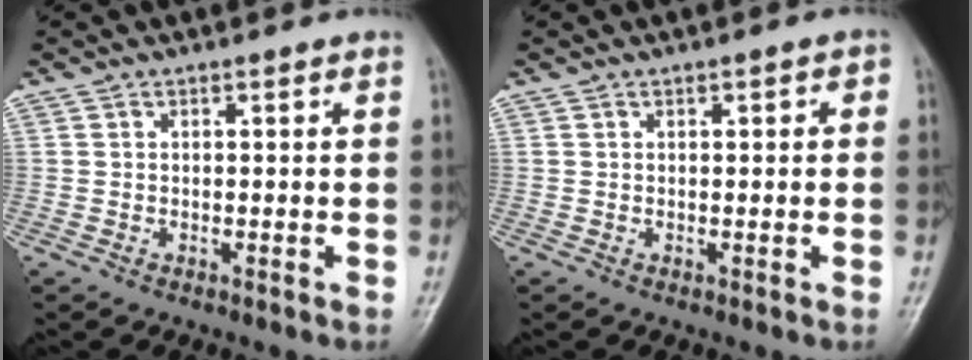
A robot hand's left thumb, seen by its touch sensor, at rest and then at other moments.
{"total": 1.8, "force": [0.4, 0.9, 1.5], "torque": [-0.014, 0.003, 0.002]}